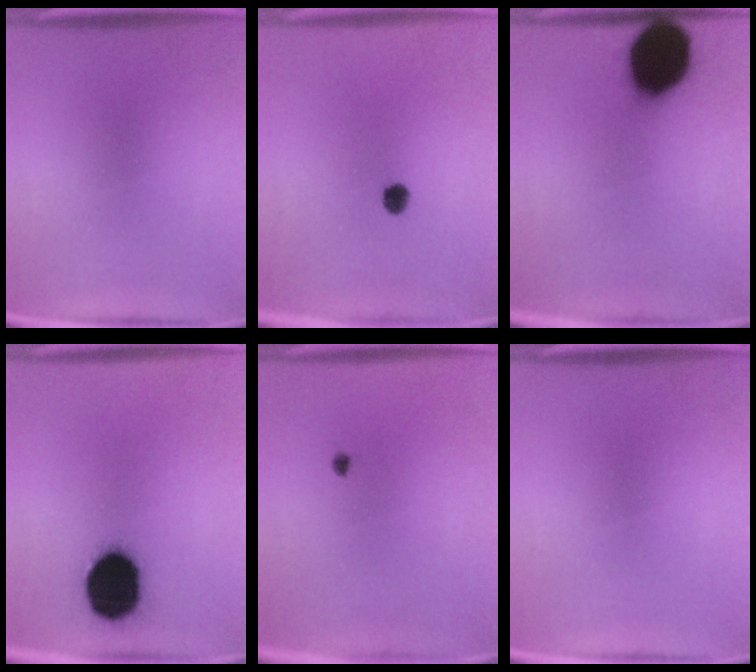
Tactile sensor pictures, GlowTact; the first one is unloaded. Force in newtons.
{"total": 2.5}
{"total": 18.1}
{"total": 19.0}
{"total": 0.7}
{"total": 0.0}